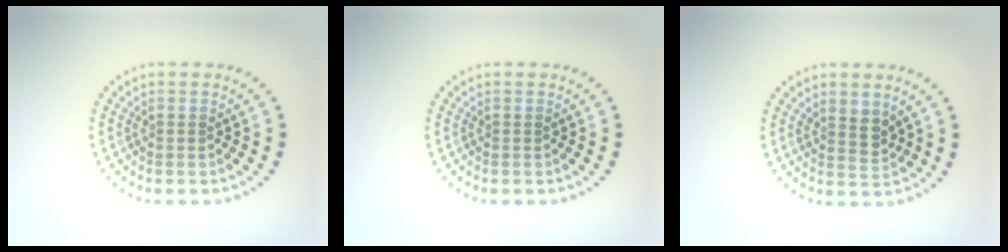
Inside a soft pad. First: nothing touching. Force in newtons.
{"total": 0.0}
{"total": 2.1, "press": 1.8, "slide": 1.1}